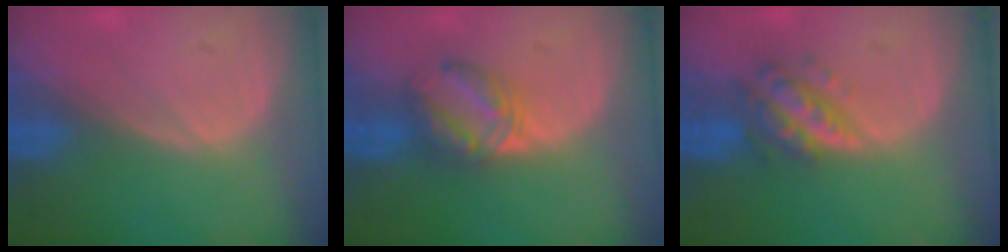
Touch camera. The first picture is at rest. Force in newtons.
{"total": 5.8, "press": 5.4, "slide": 2.2}
{"total": 5.6, "press": 5.2, "slide": 2.1}